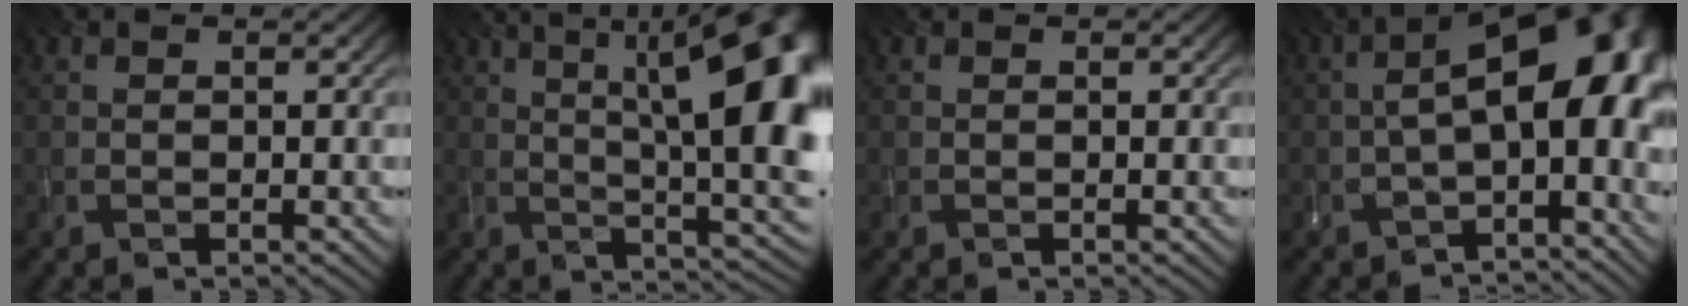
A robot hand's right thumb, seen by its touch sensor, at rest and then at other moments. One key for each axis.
{"total": 18.9, "fx": 4.5, "fy": 6.8, "fz": 17.1, "tx": -0.210, "ty": 0.036, "tz": 0.066}
{"total": 0.0}
{"total": 13.5, "fx": -1.0, "fy": 6.8, "fz": 11.6, "tx": -0.184, "ty": -0.001, "tz": -0.013}